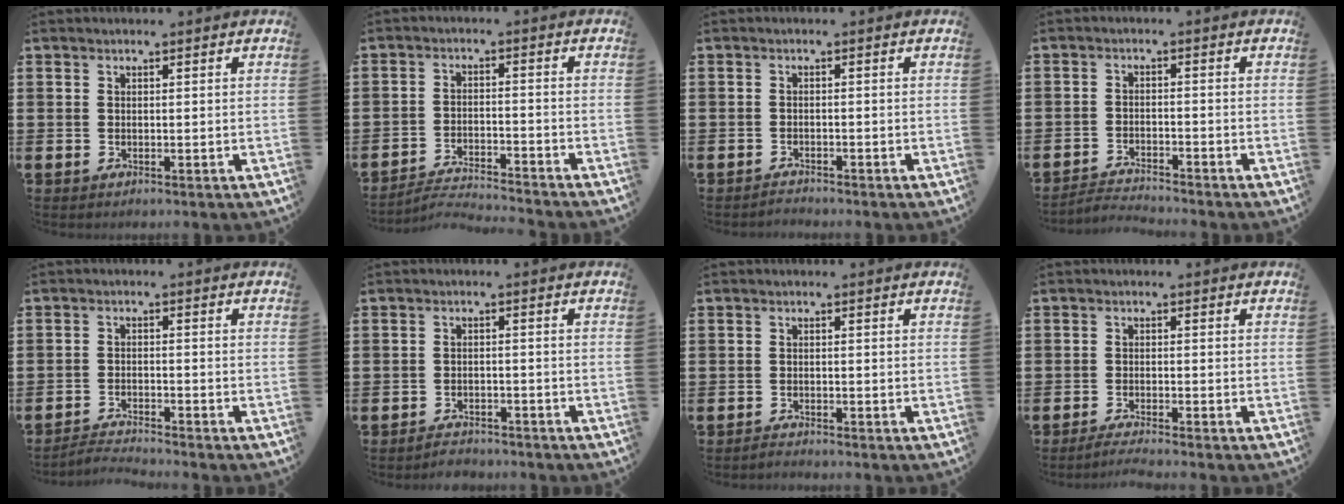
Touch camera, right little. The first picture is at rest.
{"total": 3.5, "force": [-3.4, -0.1, 0.3], "torque": [-0.008, -0.001, -0.073]}
{"total": 1.2, "force": [-1.2, 0.0, -0.1], "torque": [-0.001, 0.002, -0.025]}
{"total": 2.4, "force": [-2.4, -0.1, 0.0], "torque": [-0.004, 0.002, -0.050]}
{"total": 2.2, "force": [-2.2, -0.2, 0.1], "torque": [-0.004, 0.002, -0.046]}
{"total": 2.0, "force": [-2.0, 0.2, -0.1], "torque": [-0.005, 0.004, -0.044]}
{"total": 1.0, "force": [-1.0, 0.0, 0.0], "torque": [-0.003, -0.001, -0.021]}
{"total": 1.6, "force": [-1.4, -0.1, 0.8], "torque": [-0.012, 0.000, -0.026]}